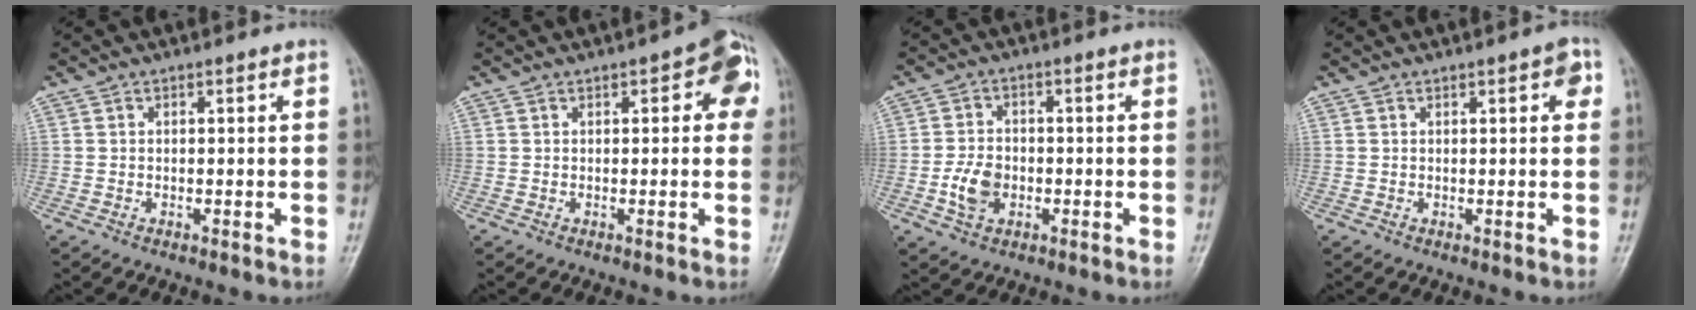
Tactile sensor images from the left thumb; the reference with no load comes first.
{"total": 6.8, "force": [1.9, 2.9, 5.8], "torque": [-0.037, 0.009, 0.010]}
{"total": 5.7, "force": [-1.4, 4.1, 3.8], "torque": [-0.064, 0.006, -0.028]}
{"total": 2.7, "force": [1.2, 1.0, 2.2], "torque": [-0.018, 0.001, 0.011]}